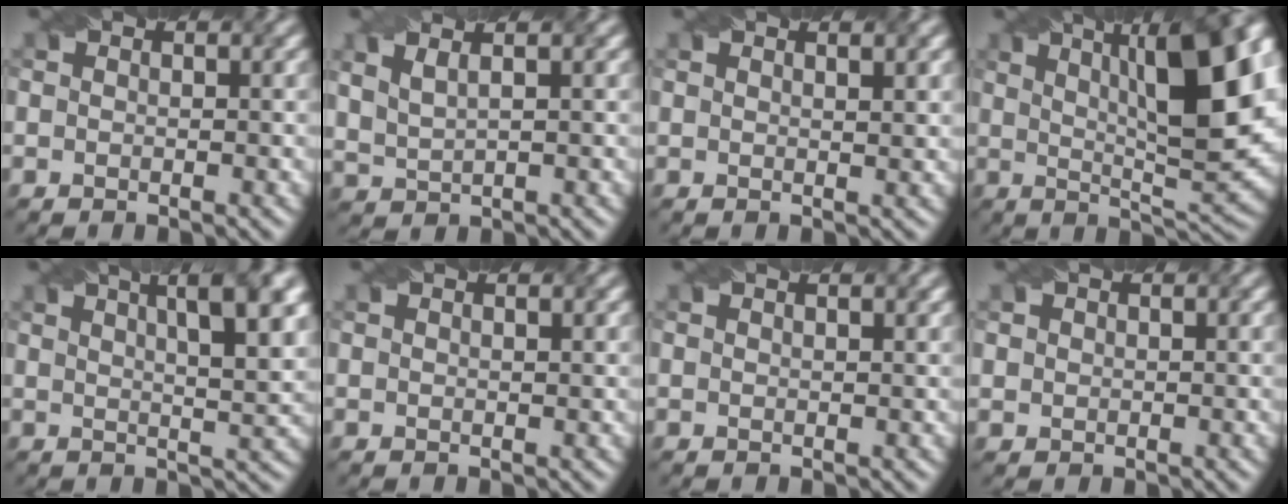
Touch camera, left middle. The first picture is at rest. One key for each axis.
{"total": 4.1, "fx": 2.5, "fy": 1.8, "fz": 2.8, "tx": -0.053, "ty": 0.031, "tz": 0.033}
{"total": 2.0, "fx": 1.3, "fy": 0.6, "fz": 1.4, "tx": -0.010, "ty": 0.004, "tz": 0.007}
{"total": 15.3, "fx": 4.6, "fy": 5.2, "fz": 13.6, "tx": -0.145, "ty": 0.025, "tz": 0.061}
{"total": 9.9, "fx": 4.6, "fy": 3.4, "fz": 8.0, "tx": -0.060, "ty": 0.038, "tz": 0.040}
{"total": 1.0, "fx": 0.8, "fy": 0.1, "fz": 0.6, "tx": -0.013, "ty": 0.000, "tz": 0.008}
{"total": 1.2, "fx": 1.0, "fy": 0.3, "fz": 0.7, "tx": -0.010, "ty": -0.002, "tz": 0.010}
{"total": 0.7, "fx": -0.1, "fy": 0.7, "fz": -0.2, "tx": 0.008, "ty": -0.001, "tz": 0.009}